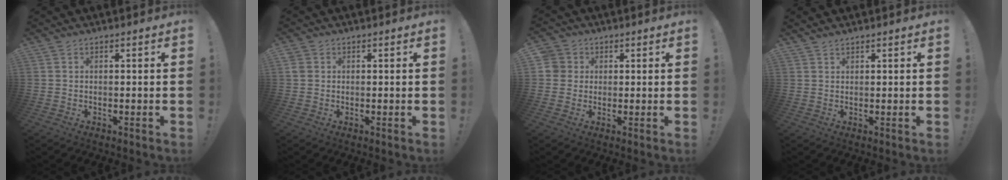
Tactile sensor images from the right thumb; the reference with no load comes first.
{"total": 2.3, "force": [0.8, 2.0, 0.9], "torque": [-0.015, 0.004, 0.016]}
{"total": 4.8, "force": [1.2, 4.6, 1.1], "torque": [-0.029, 0.001, 0.024]}
{"total": 1.3, "force": [1.2, 0.3, 0.2], "torque": [0.004, -0.006, 0.022]}